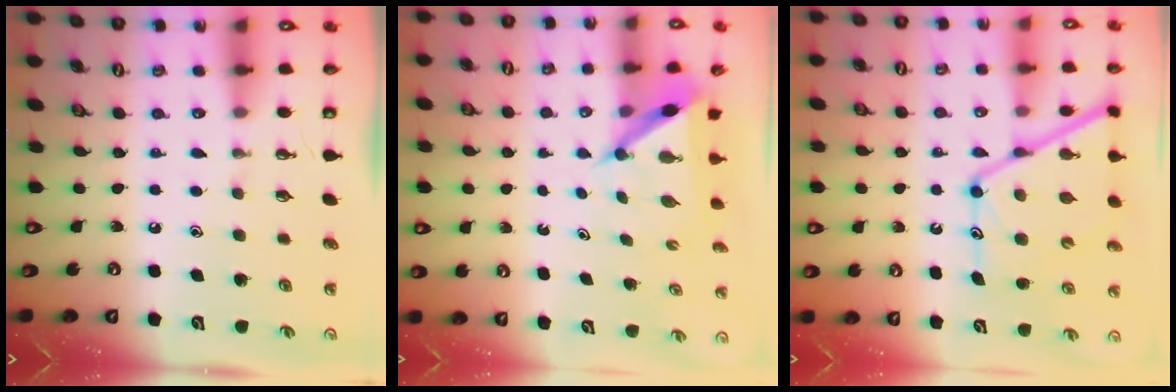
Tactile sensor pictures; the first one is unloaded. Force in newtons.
{"total": 5.7, "press": 5.7, "slide": 0.6}
{"total": 17.1, "press": 17.0, "slide": 1.4}